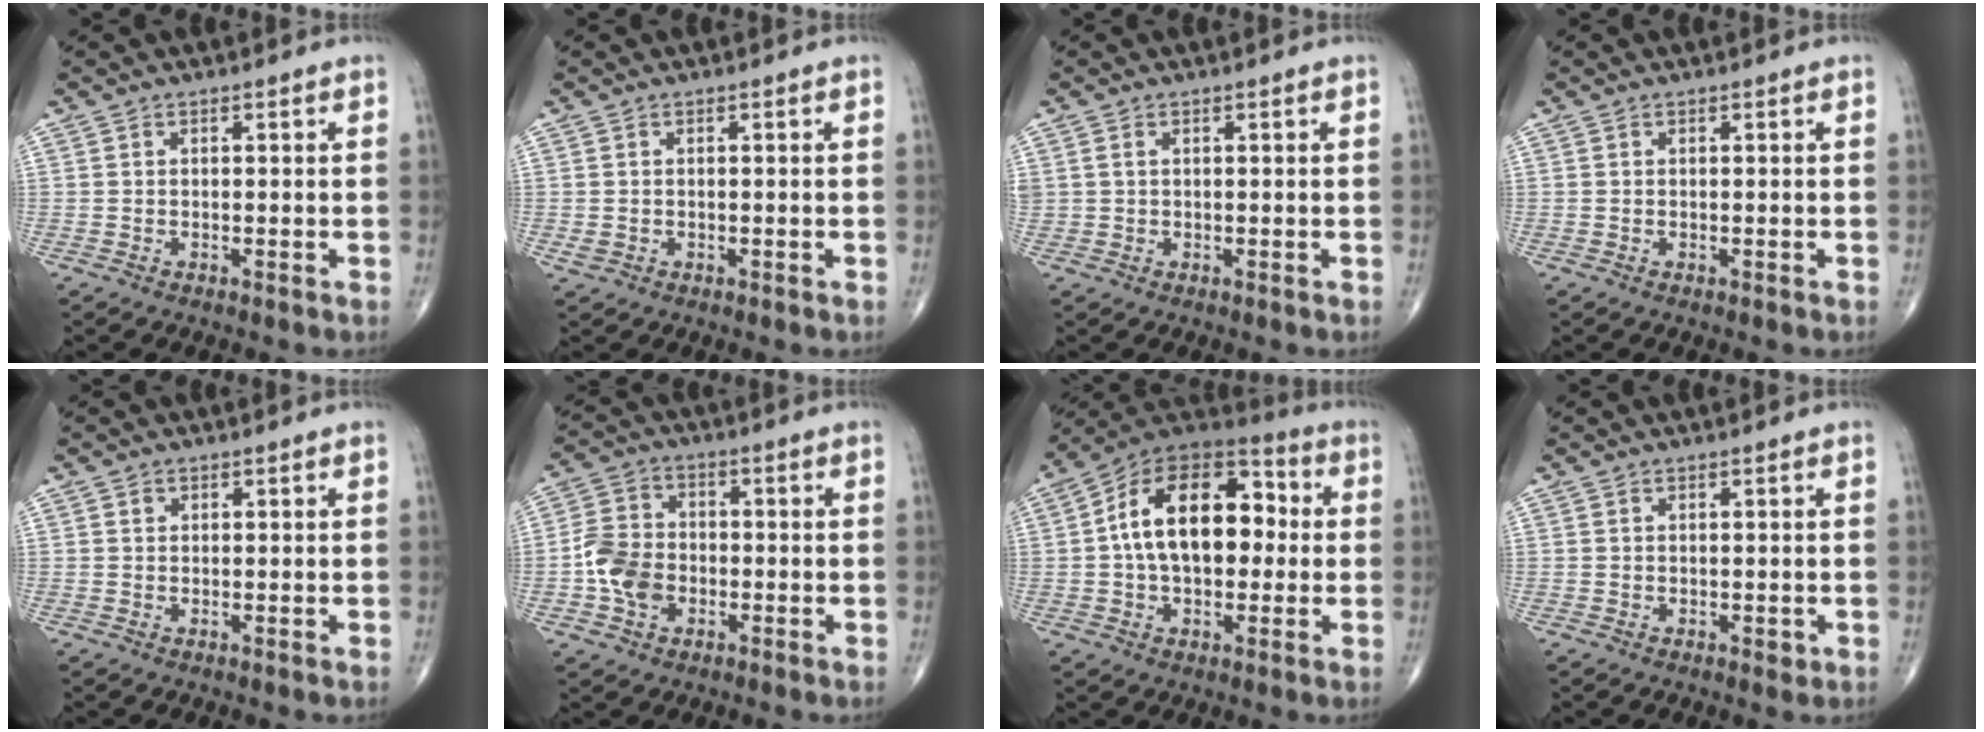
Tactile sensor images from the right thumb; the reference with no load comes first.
{"total": 1.2, "force": [-0.1, 1.1, 0.6], "torque": [-0.014, 0.000, 0.002]}
{"total": 1.1, "force": [0.4, 0.8, 0.7], "torque": [-0.014, 0.002, 0.011]}
{"total": 0.0}
{"total": 0.9, "force": [0.3, 0.8, 0.2], "torque": [0.001, 0.000, 0.005]}
{"total": 8.4, "force": [-2.0, 6.4, 5.0], "torque": [-0.083, 0.019, -0.045]}
{"total": 19.6, "force": [1.3, 11.9, 15.6], "torque": [-0.229, 0.038, 0.013]}
{"total": 1.0, "force": [-0.1, 0.7, 0.8], "torque": [-0.008, -0.003, 0.000]}